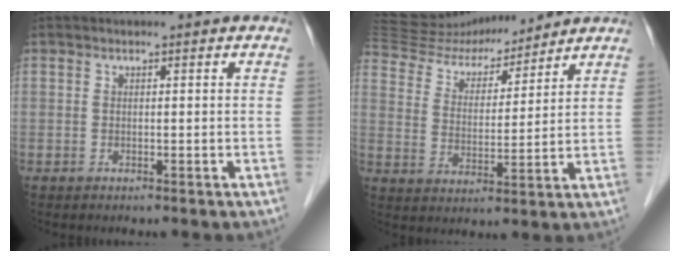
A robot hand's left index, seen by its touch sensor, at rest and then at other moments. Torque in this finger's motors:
{"motor_torque": [-0.19, -0.30, 0.00, 0.00]}